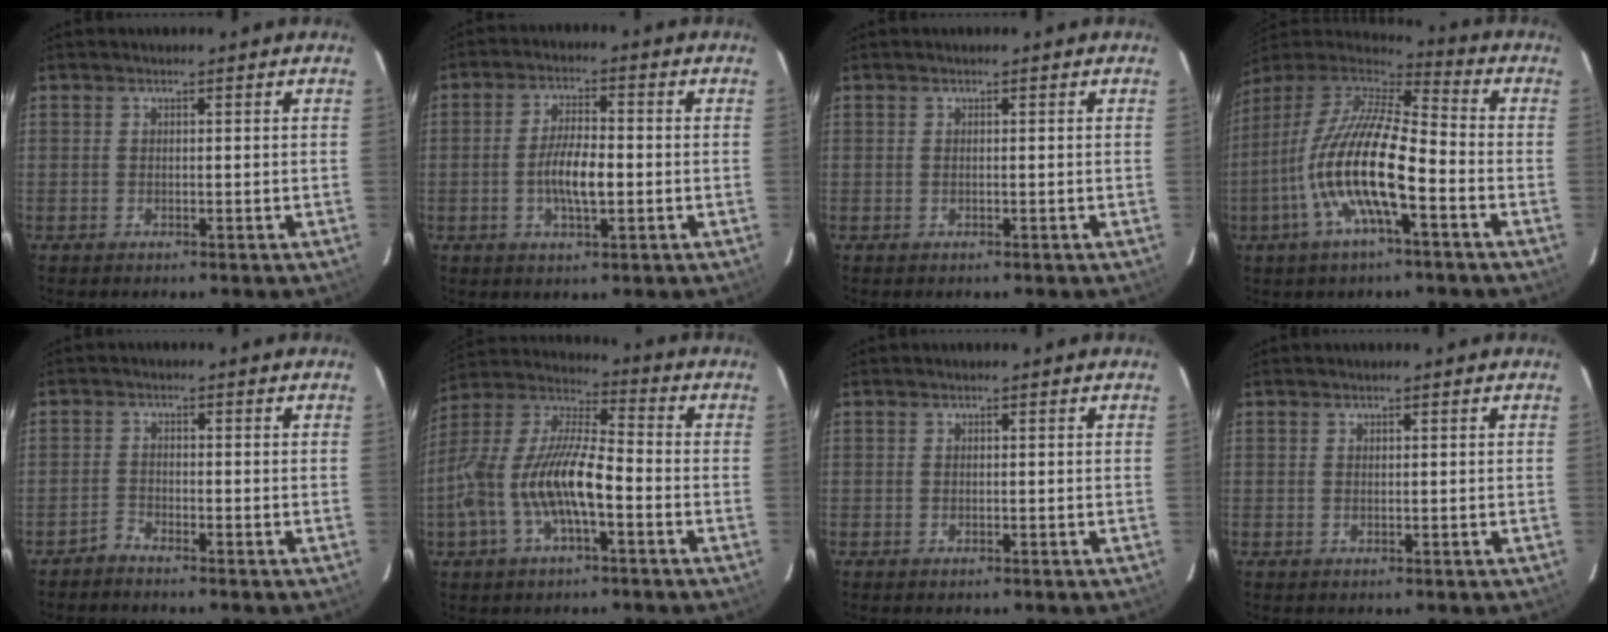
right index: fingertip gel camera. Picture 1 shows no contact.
{"total": 6.8, "force": [-1.4, 2.2, 6.3], "torque": [-0.123, 0.004, -0.025]}
{"total": 0.0}
{"total": 17.8, "force": [-5.9, 4.3, 16.3], "torque": [-0.306, -0.019, -0.120]}
{"total": 1.6, "force": [-1.6, 0.1, 0.0], "torque": [-0.003, 0.001, -0.037]}
{"total": 16.4, "force": [-4.9, 5.3, 14.8], "torque": [-0.294, -0.003, -0.095]}
{"total": 0.0}
{"total": 0.0}